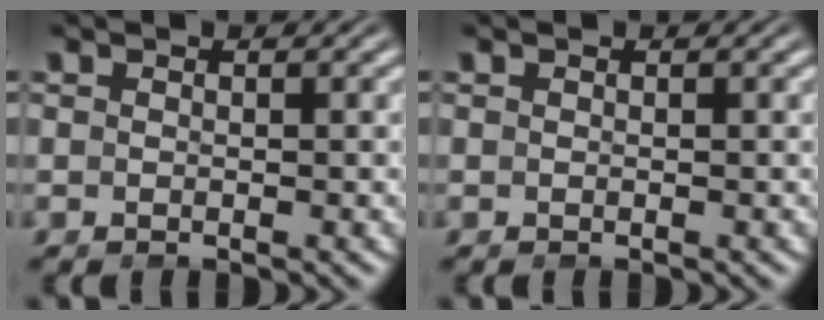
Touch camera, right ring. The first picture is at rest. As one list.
[{"total": 0.0}]